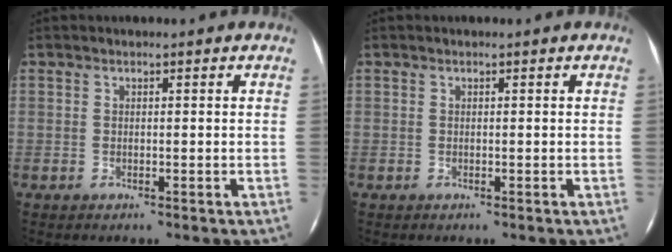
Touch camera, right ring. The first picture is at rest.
{"total": 0.0}